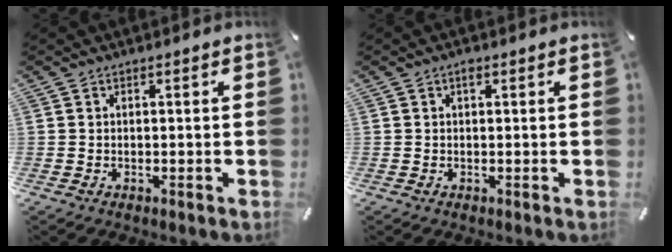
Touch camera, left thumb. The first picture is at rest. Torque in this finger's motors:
{"motor_torque": [0.13, -0.03, 0.16, 0.05, 0.00]}